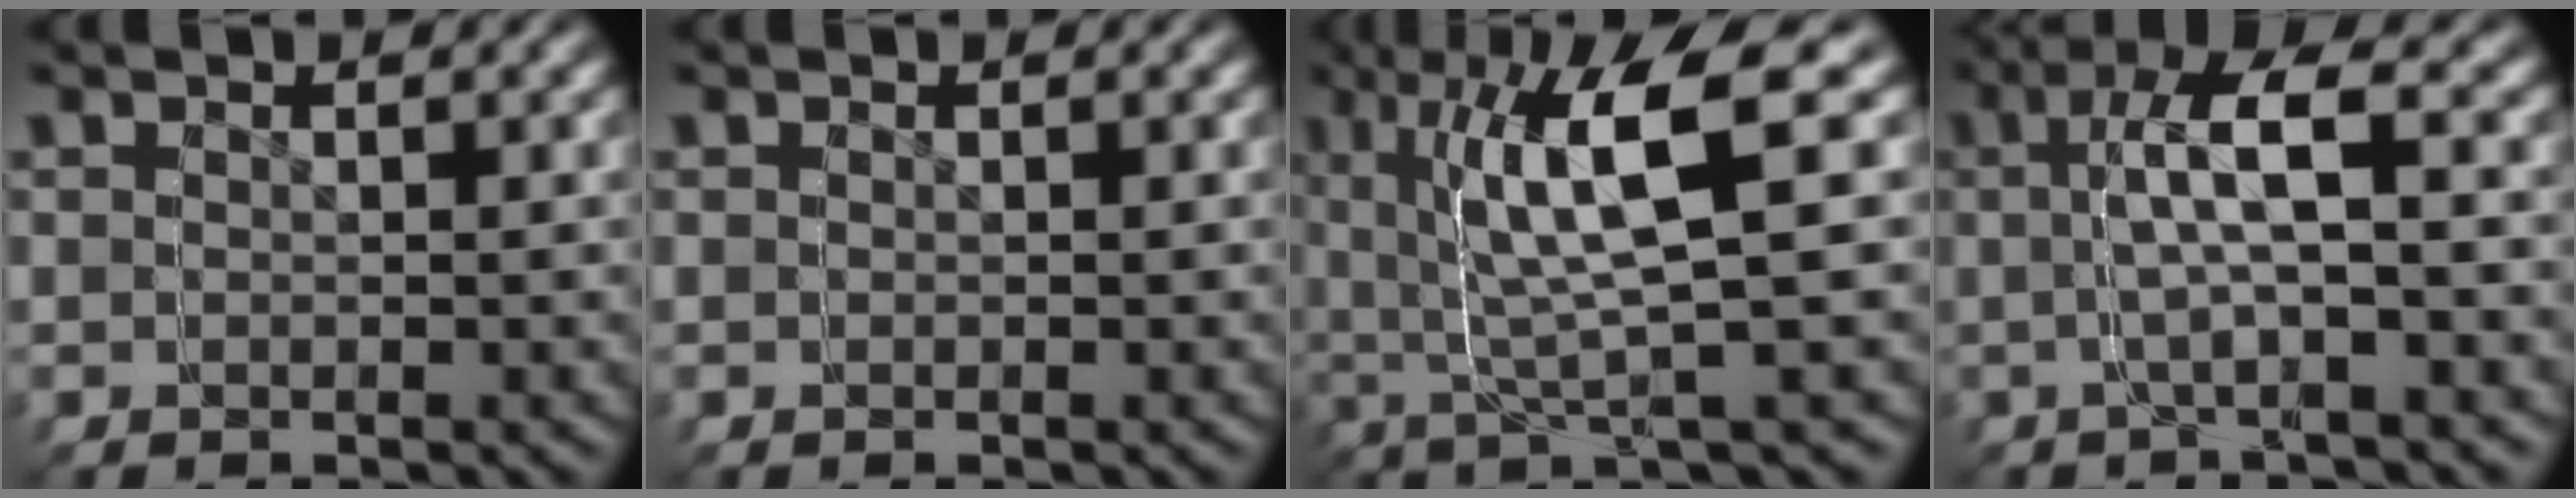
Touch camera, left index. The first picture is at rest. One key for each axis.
{"total": 0.0}
{"total": 6.8, "fx": 2.8, "fy": 2.0, "fz": 5.8, "tx": -0.114, "ty": 0.035, "tz": 0.035}
{"total": 4.1, "fx": -0.1, "fy": 1.6, "fz": 3.7, "tx": -0.072, "ty": 0.026, "tz": -0.007}